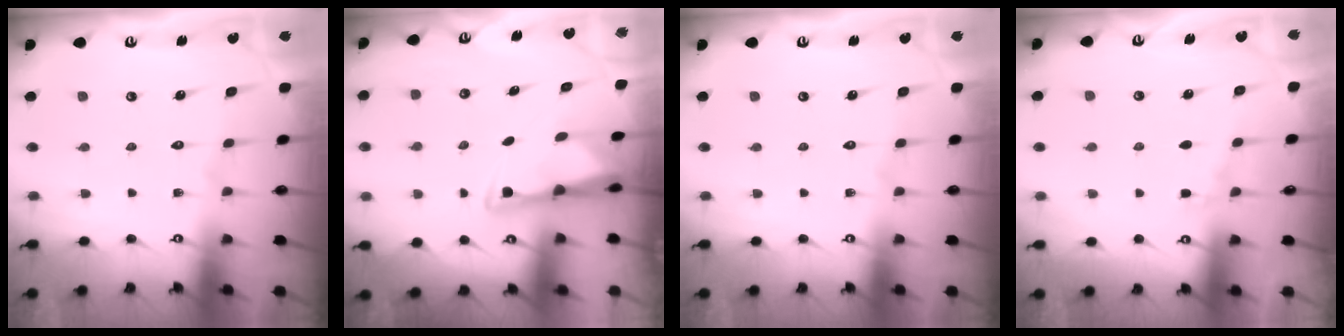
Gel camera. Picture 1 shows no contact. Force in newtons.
{"total": 3.1, "press": 3.1, "slide": 0.5}
{"total": 0.0}
{"total": 2.8, "press": 2.7, "slide": 0.4}